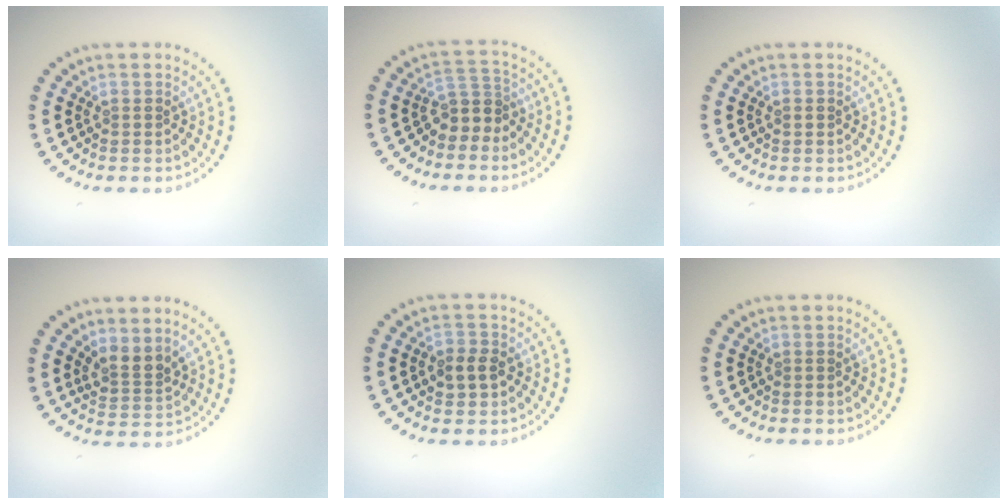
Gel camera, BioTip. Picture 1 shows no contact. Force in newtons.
{"total": 2.7, "press": 2.1, "slide": 1.8}
{"total": 0.5, "press": 0.5, "slide": 0.1}
{"total": 2.4, "press": 1.8, "slide": 1.6}
{"total": 2.4, "press": 2.4, "slide": 0.4}
{"total": 0.0}